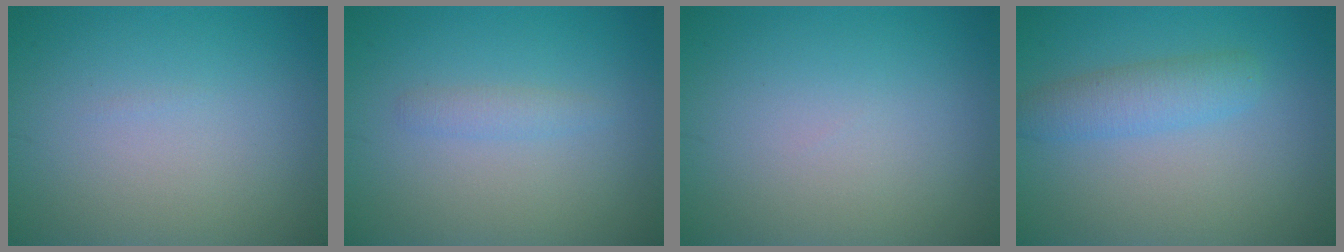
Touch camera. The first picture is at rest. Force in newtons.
{"total": 1.1, "press": 1.1, "slide": 0.1}
{"total": 0.0}
{"total": 2.8, "press": 2.8, "slide": 0.1}